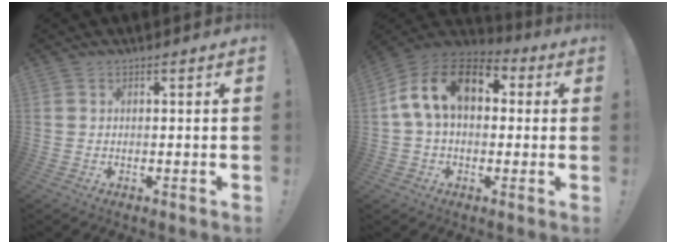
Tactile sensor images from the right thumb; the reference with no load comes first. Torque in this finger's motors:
{"motor_torque": [2.20, 2.75, 0.93, -0.67, 0.19]}